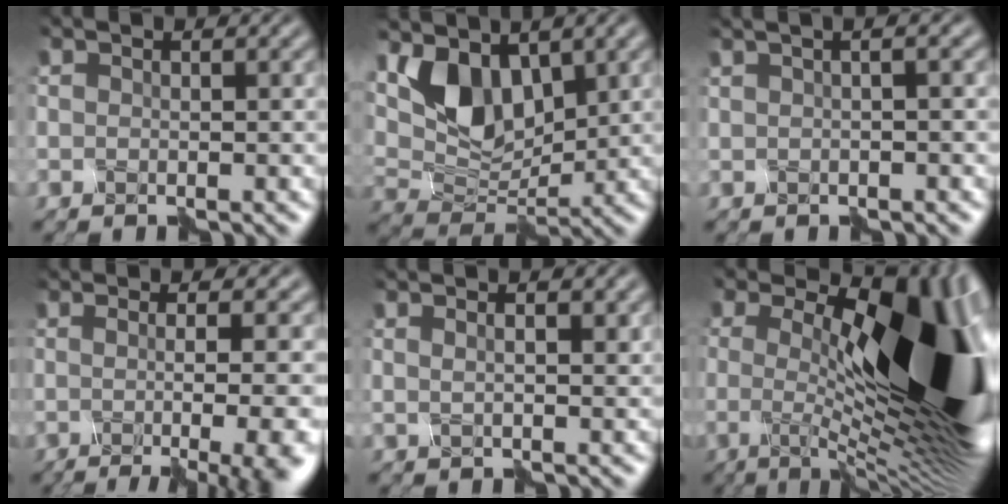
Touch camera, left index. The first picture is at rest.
{"total": 4.5, "force": [2.1, 2.6, 3.1], "torque": [-0.070, -0.015, 0.043]}
{"total": 1.2, "force": [0.1, -0.8, 0.8], "torque": [-0.012, 0.006, 0.010]}
{"total": 10.2, "force": [-1.7, 2.9, 9.7], "torque": [-0.066, 0.012, -0.016]}
{"total": 1.3, "force": [1.1, -0.5, 0.6], "torque": [-0.006, 0.000, 0.016]}
{"total": 18.1, "force": [1.6, 6.8, 16.7], "torque": [-0.234, 0.018, 0.015]}